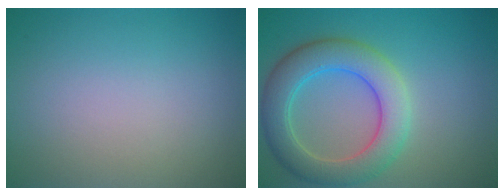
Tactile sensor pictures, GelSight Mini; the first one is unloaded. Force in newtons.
{"total": 6.6, "press": 6.6, "slide": 0.3}